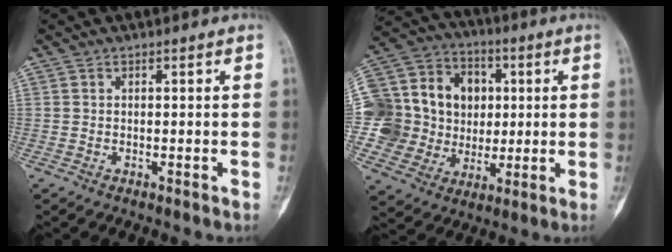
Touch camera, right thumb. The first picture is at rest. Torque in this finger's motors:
{"motor_torque": [1.83, 1.90, 0.91, -0.73, 0.07]}